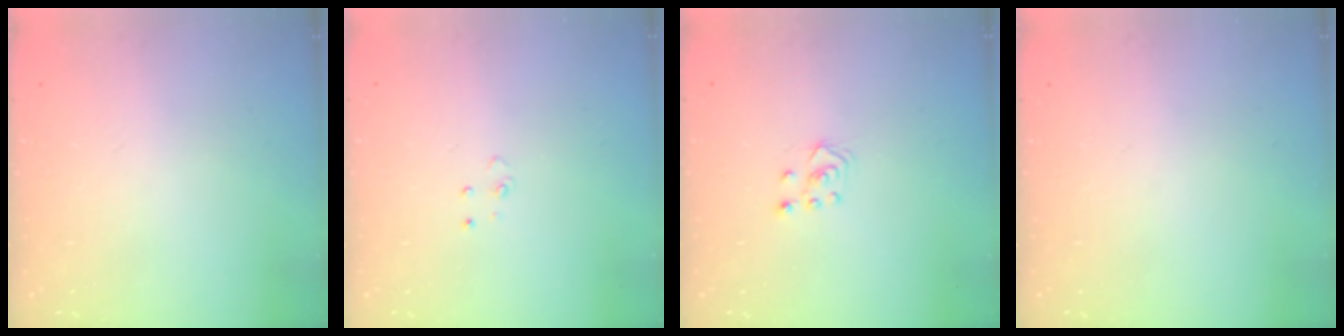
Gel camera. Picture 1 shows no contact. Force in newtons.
{"total": 3.8, "press": 3.8, "slide": 0.3}
{"total": 3.6, "press": 3.6, "slide": 0.4}
{"total": 0.0}